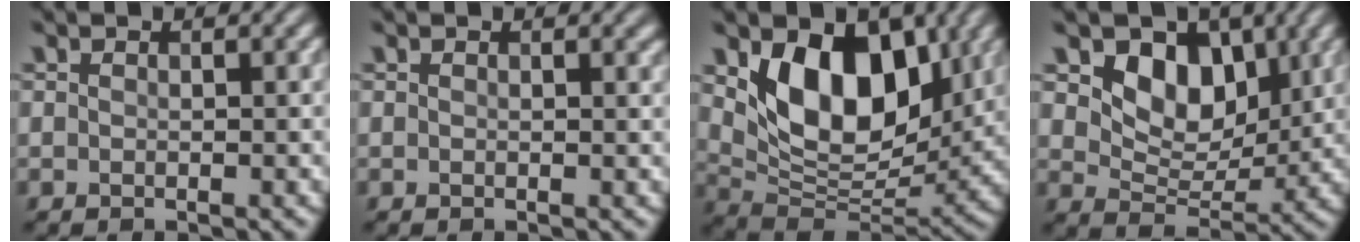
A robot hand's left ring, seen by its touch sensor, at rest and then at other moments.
{"total": 0.6, "force": [0.5, 0.1, 0.4], "torque": [-0.001, 0.003, 0.007]}
{"total": 9.6, "force": [3.2, 5.9, 6.9], "torque": [-0.112, -0.021, 0.054]}
{"total": 5.8, "force": [2.5, 3.9, 3.4], "torque": [-0.058, -0.013, 0.034]}